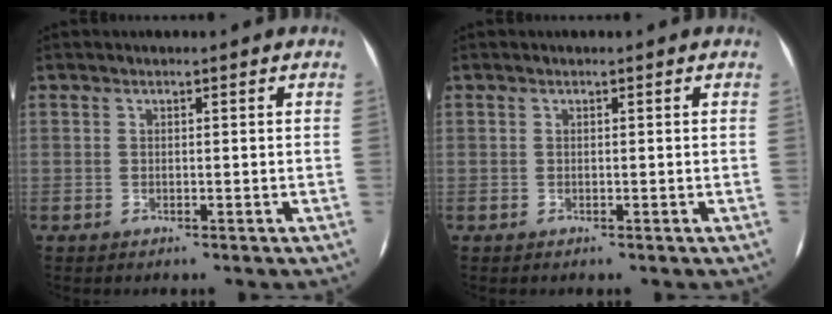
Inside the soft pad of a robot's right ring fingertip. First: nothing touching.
{"total": 0.0}